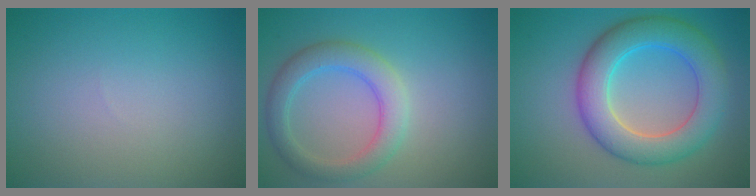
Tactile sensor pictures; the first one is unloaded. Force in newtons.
{"total": 3.8, "press": 3.8, "slide": 0.2}
{"total": 7.2, "press": 7.2, "slide": 0.2}